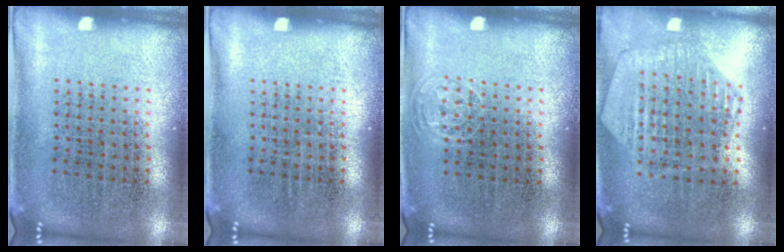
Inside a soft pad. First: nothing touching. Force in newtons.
{"total": 0.0}
{"total": 0.7, "press": 0.6, "slide": 0.4}
{"total": 1.2, "press": 1.2, "slide": 0.2}